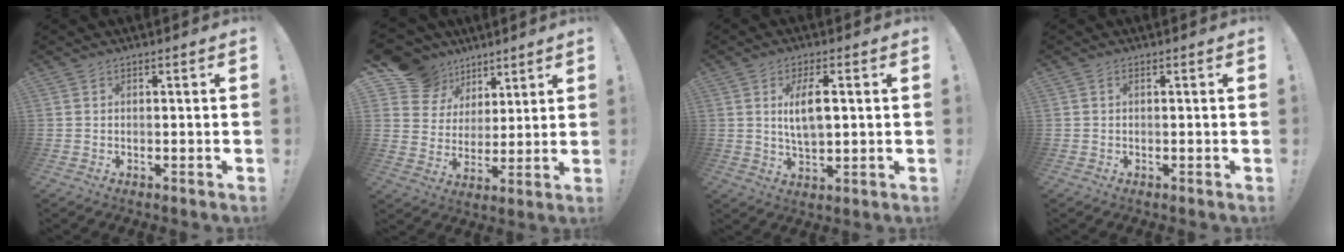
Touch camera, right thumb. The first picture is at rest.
{"total": 13.2, "force": [7.9, 10.1, 3.1], "torque": [-0.057, -0.050, 0.161]}
{"total": 8.0, "force": [1.6, 3.2, 7.2], "torque": [-0.124, -0.004, 0.022]}
{"total": 0.8, "force": [0.0, 0.1, 0.8], "torque": [-0.019, 0.003, 0.000]}